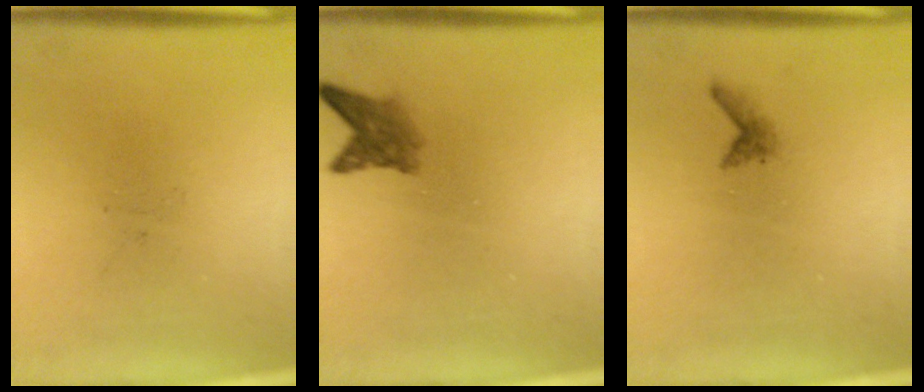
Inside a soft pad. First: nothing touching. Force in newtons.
{"total": 2.9}
{"total": 0.9}